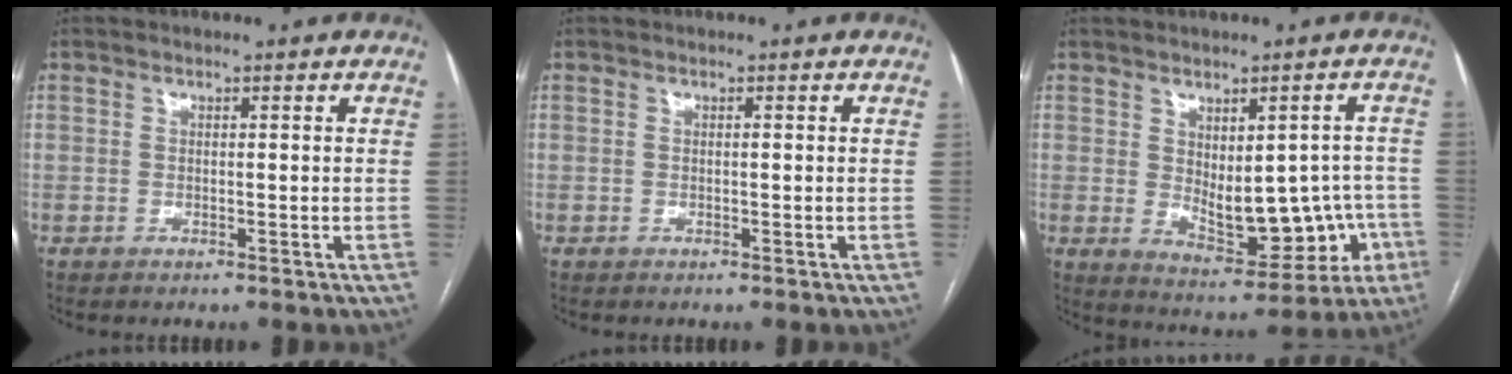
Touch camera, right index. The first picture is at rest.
{"total": 0.0}
{"total": 11.7, "force": [-1.9, 6.2, 9.8], "torque": [-0.119, 0.012, 0.001]}